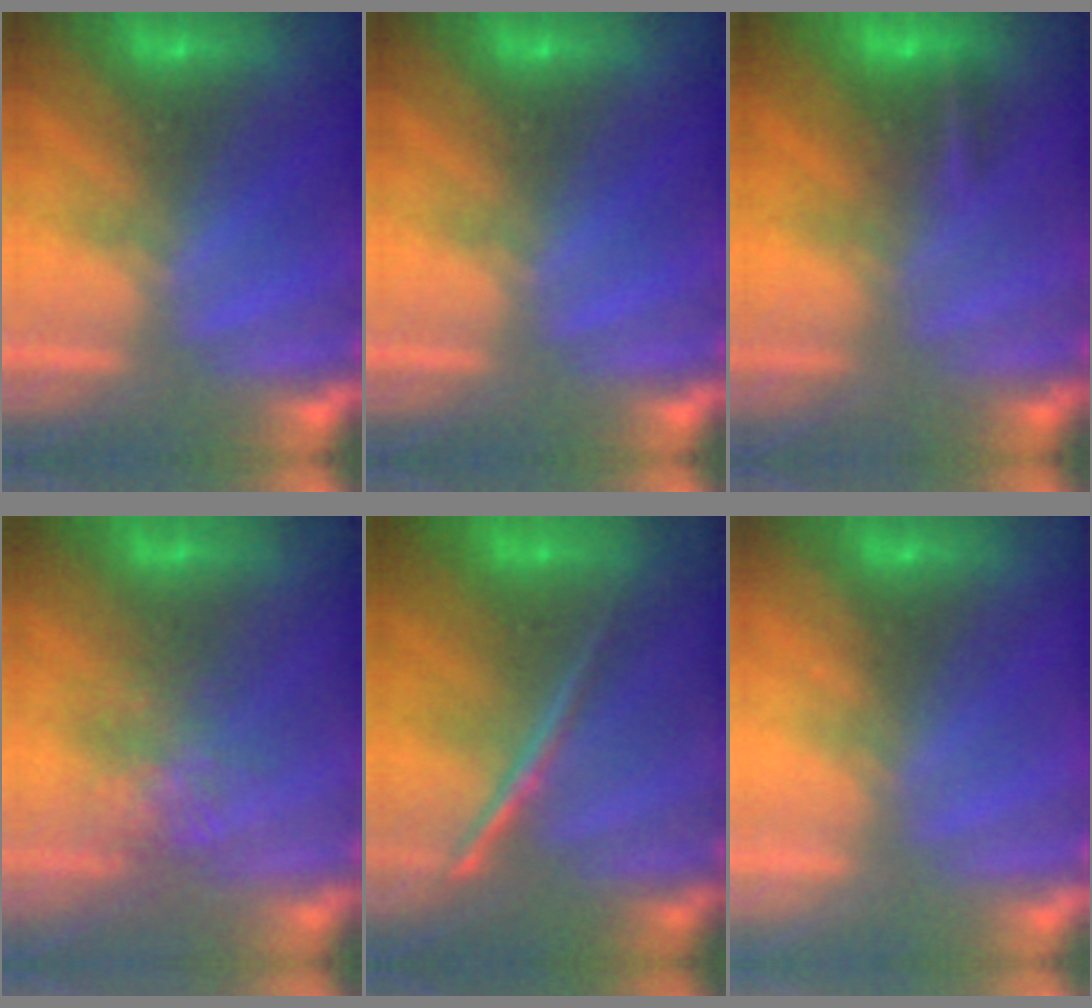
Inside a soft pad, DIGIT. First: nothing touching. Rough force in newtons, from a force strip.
{"total": 0.0}
{"total": 8.6}
{"total": 3.9}
{"total": 1.8}
{"total": 2.2}